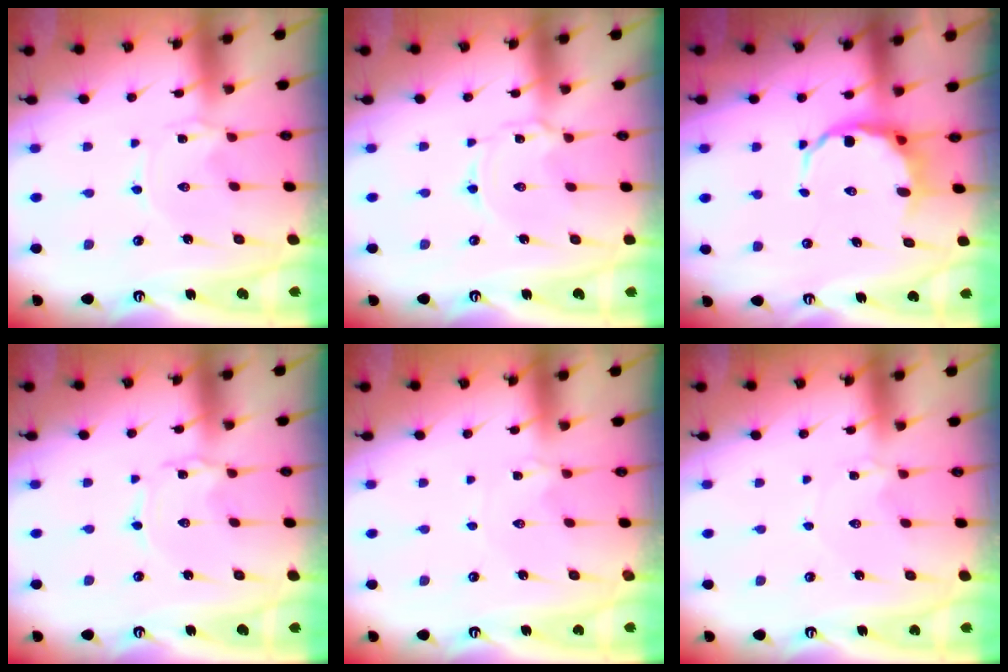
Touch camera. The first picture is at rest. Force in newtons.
{"total": 1.7, "press": 1.7, "slide": 0.2}
{"total": 7.4, "press": 7.2, "slide": 1.8}
{"total": 1.2, "press": 1.2, "slide": 0.1}
{"total": 0.8, "press": 0.8, "slide": 0.2}
{"total": 1.4, "press": 1.4, "slide": 0.2}